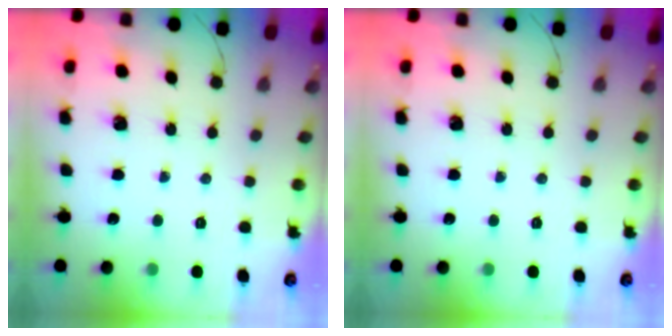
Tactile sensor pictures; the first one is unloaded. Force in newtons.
{"total": 0.0}